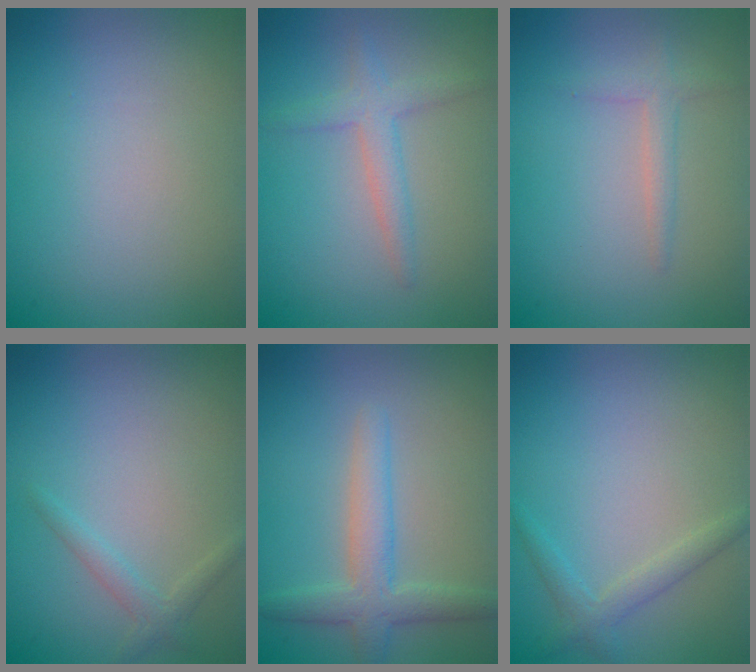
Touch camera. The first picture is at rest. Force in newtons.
{"total": 2.5, "press": 2.5, "slide": 0.1}
{"total": 1.6, "press": 1.6, "slide": 0.1}
{"total": 1.5, "press": 1.5, "slide": 0.1}
{"total": 3.8, "press": 3.8, "slide": 0.1}
{"total": 1.9, "press": 1.9, "slide": 0.2}